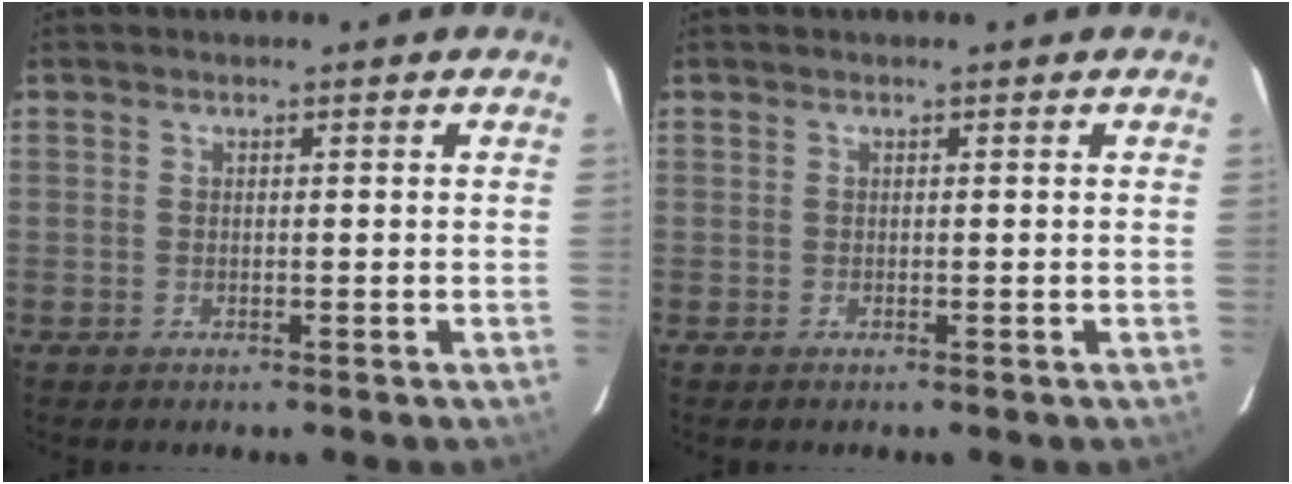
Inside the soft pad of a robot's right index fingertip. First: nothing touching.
{"total": 0.8, "force": [0.1, -0.3, -0.7], "torque": [0.013, -0.002, 0.002]}